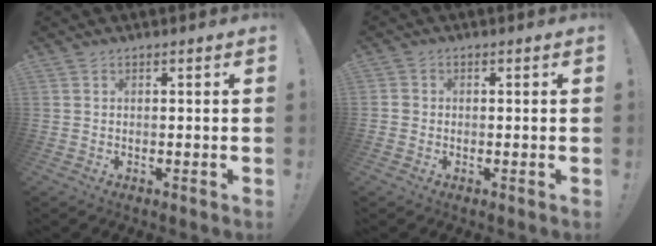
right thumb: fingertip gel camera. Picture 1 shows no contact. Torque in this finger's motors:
{"motor_torque": [-0.03, -0.29, -0.18, 0.30, -0.01]}